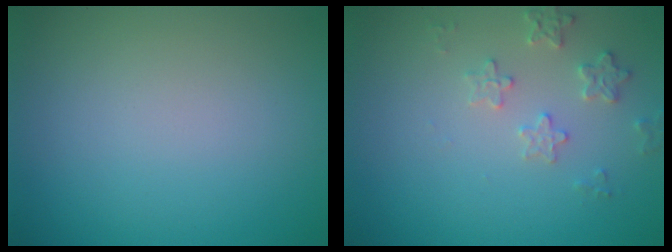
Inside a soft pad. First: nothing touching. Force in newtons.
{"total": 2.2, "press": 2.1, "slide": 0.4}